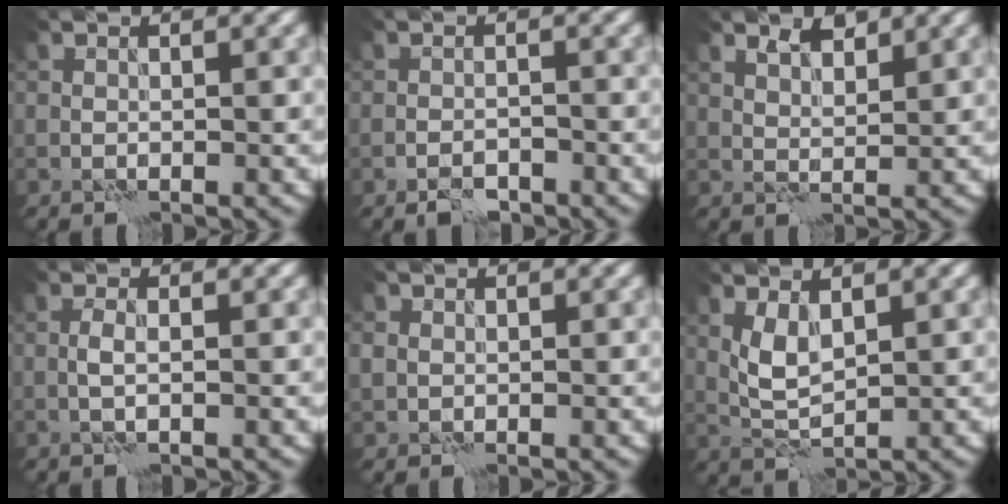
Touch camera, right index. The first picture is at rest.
{"total": 1.9, "force": [-1.5, 0.5, 1.0], "torque": [-0.015, 0.006, -0.030]}
{"total": 2.0, "force": [1.6, 0.7, 1.1], "torque": [-0.012, -0.005, 0.032]}
{"total": 1.3, "force": [-0.2, 0.3, 1.2], "torque": [-0.026, 0.004, -0.008]}
{"total": 1.6, "force": [0.1, 1.5, 0.5], "torque": [-0.012, 0.001, 0.001]}
{"total": 2.8, "force": [1.0, 1.2, 2.3], "torque": [-0.053, 0.000, 0.023]}